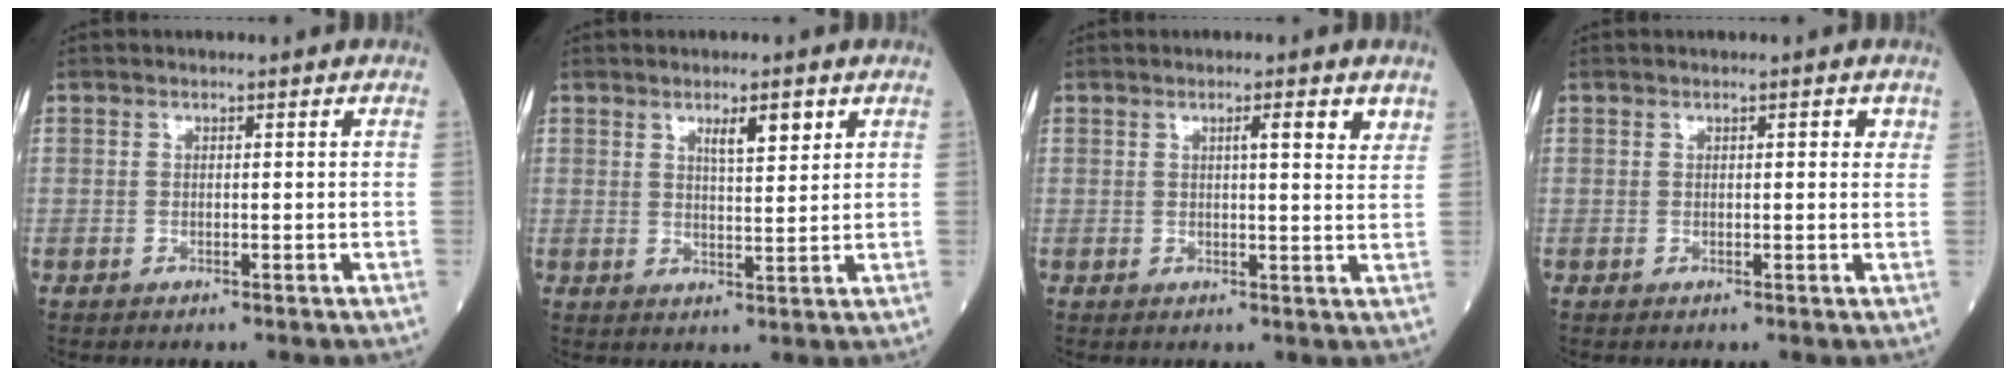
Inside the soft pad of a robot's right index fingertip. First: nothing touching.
{"total": 4.1, "force": [2.3, 0.7, 3.3], "torque": [-0.054, 0.000, 0.038]}
{"total": 3.8, "force": [2.2, 0.3, 3.1], "torque": [-0.040, -0.004, 0.028]}
{"total": 1.5, "force": [0.7, 0.7, 1.1], "torque": [-0.007, 0.000, 0.006]}